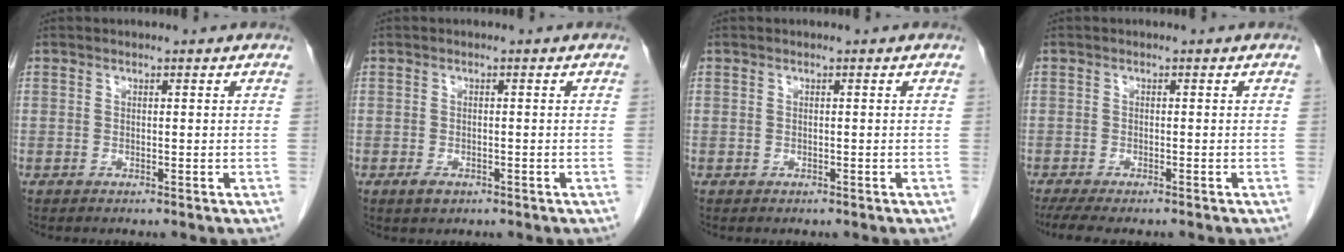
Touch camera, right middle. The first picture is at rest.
{"total": 1.7, "force": [-0.9, 1.0, 1.0], "torque": [-0.020, 0.001, -0.008]}
{"total": 0.0}
{"total": 6.6, "force": [-5.4, 1.5, 3.5], "torque": [-0.051, -0.011, -0.083]}